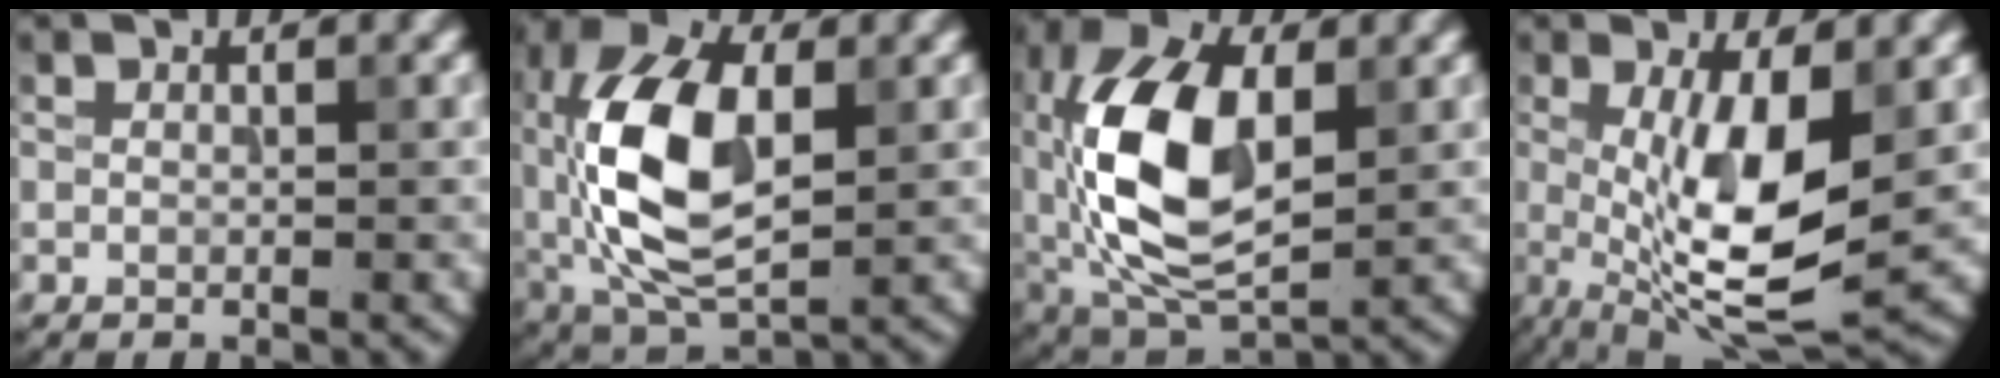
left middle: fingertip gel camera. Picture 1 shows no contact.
{"total": 11.4, "force": [0.0, 6.1, 9.6], "torque": [-0.204, 0.007, -0.004]}
{"total": 12.5, "force": [0.1, 6.9, 10.4], "torque": [-0.221, 0.008, -0.003]}
{"total": 8.9, "force": [0.0, 2.7, 8.5], "torque": [-0.156, -0.011, 0.002]}